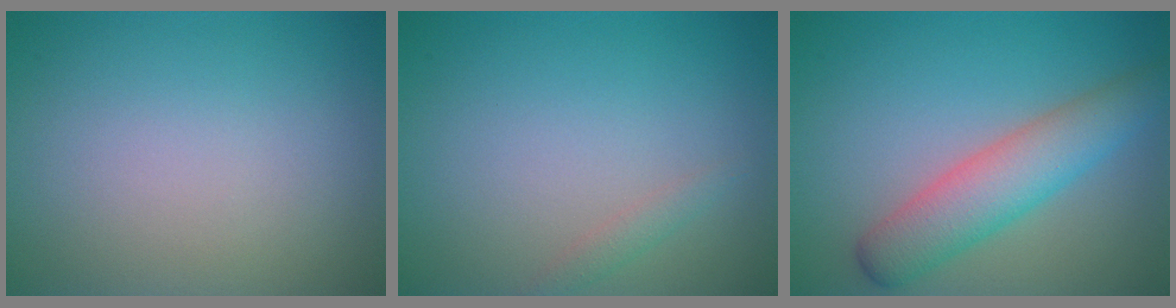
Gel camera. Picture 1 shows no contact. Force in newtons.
{"total": 1.0, "press": 1.0, "slide": 0.0}
{"total": 5.1, "press": 5.1, "slide": 0.0}